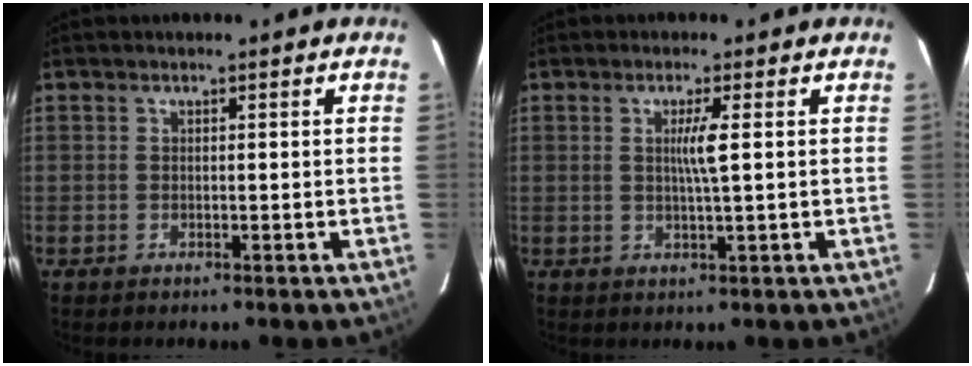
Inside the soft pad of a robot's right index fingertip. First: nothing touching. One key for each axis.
{"total": 3.3, "fx": 0.6, "fy": -0.5, "fz": 3.2, "tx": -0.061, "ty": -0.006, "tz": 0.009}